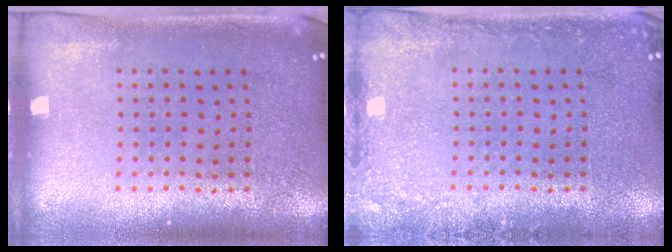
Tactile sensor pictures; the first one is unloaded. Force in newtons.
{"total": 1.7, "press": 1.7, "slide": 0.3}